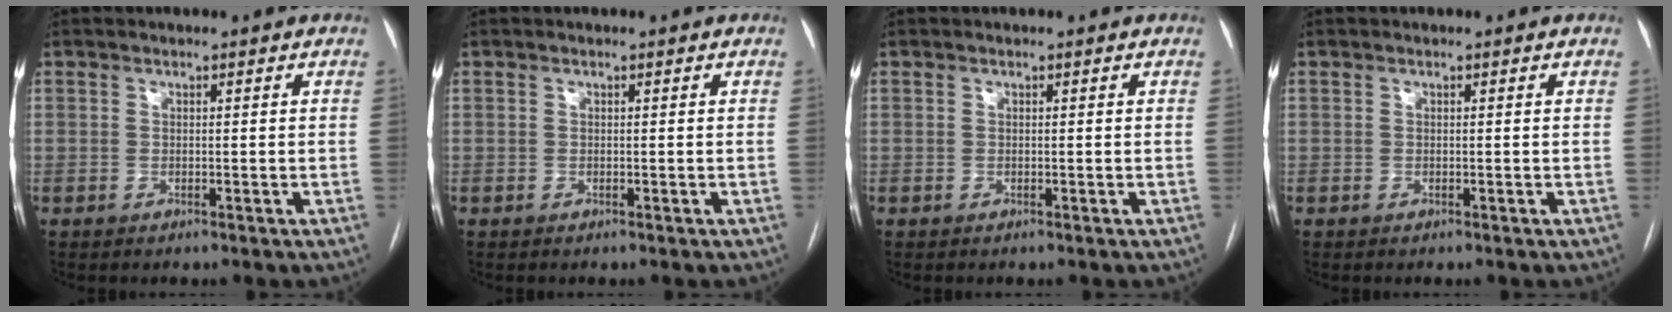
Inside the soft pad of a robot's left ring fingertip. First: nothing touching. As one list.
[{"total": 0.0}, {"total": 0.0}, {"total": 0.0}]